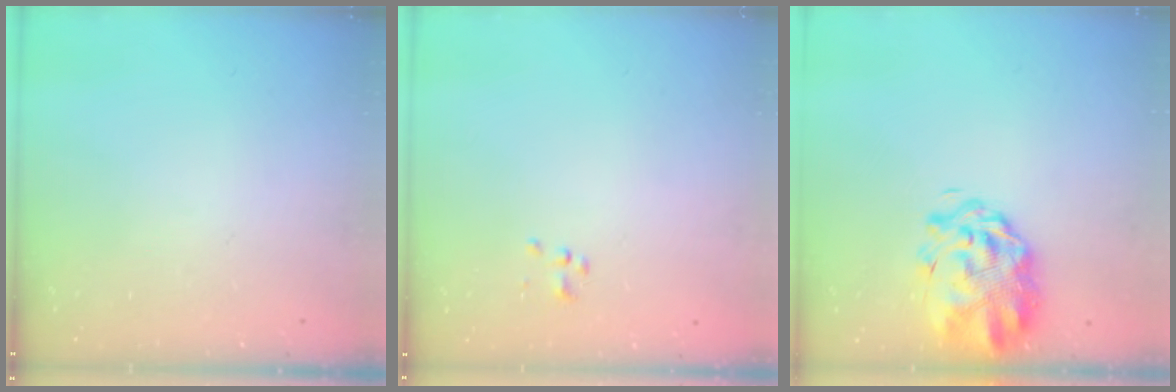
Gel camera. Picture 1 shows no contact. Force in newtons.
{"total": 1.2, "press": 1.2, "slide": 0.3}
{"total": 4.7, "press": 4.2, "slide": 2.1}